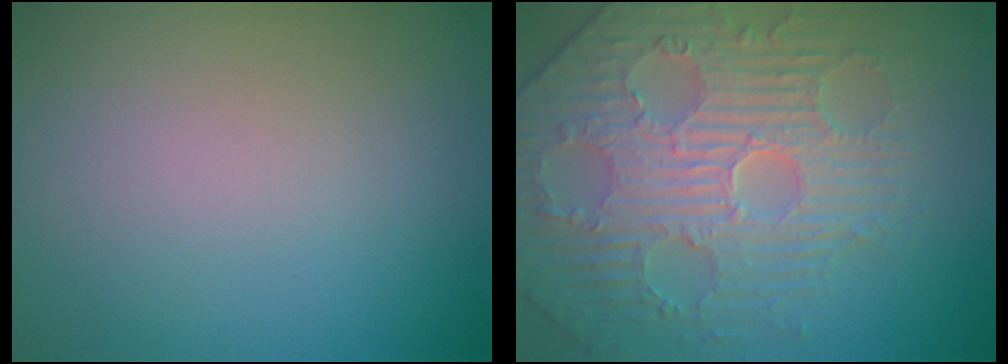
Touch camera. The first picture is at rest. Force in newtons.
{"total": 4.7, "press": 4.7, "slide": 0.2}